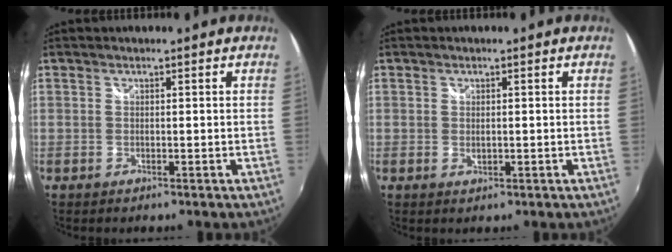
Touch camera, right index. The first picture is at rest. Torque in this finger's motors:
{"motor_torque": [-0.06, 0.00, 0.08, 0.00]}